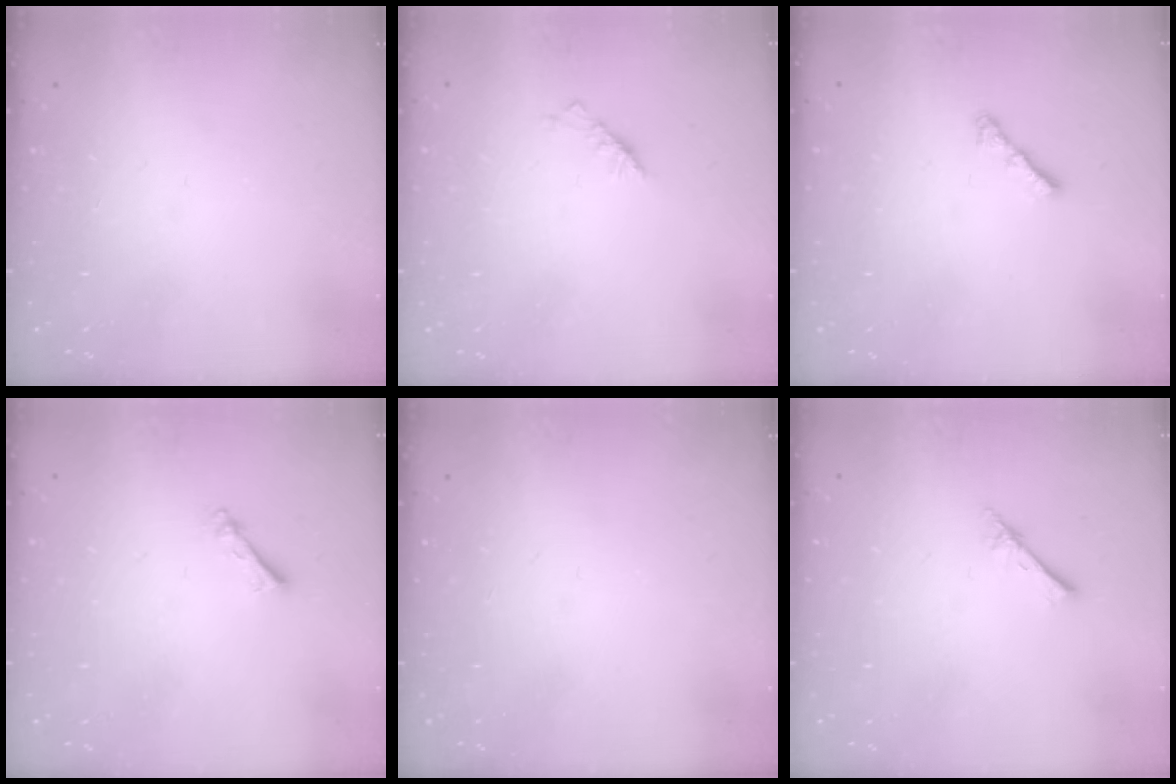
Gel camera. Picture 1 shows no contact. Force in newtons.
{"total": 3.7, "press": 3.7, "slide": 0.8}
{"total": 3.0, "press": 2.9, "slide": 0.6}
{"total": 2.5, "press": 2.5, "slide": 0.4}
{"total": 0.0}
{"total": 2.6, "press": 2.6, "slide": 0.3}